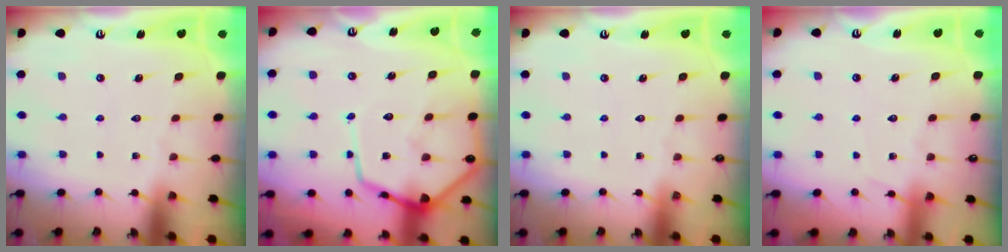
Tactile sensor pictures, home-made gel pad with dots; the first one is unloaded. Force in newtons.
{"total": 14.3, "press": 14.2, "slide": 1.4}
{"total": 0.0}
{"total": 3.9, "press": 3.9, "slide": 0.5}